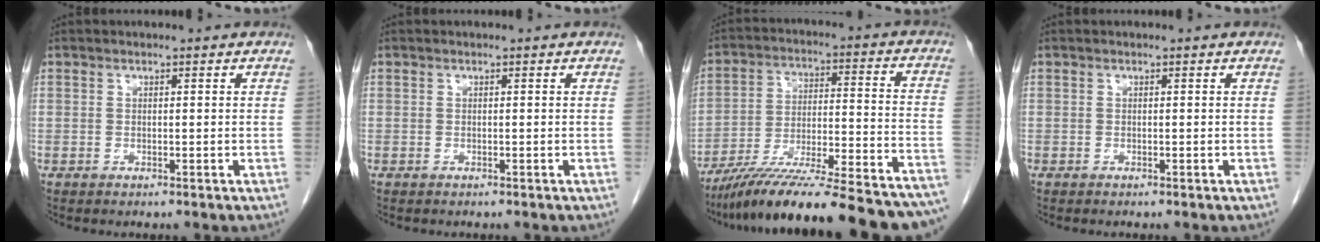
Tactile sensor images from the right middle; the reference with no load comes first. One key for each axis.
{"total": 0.0}
{"total": 28.5, "fx": -24.9, "fy": 1.5, "fz": 13.8, "tx": -0.153, "ty": -0.019, "tz": -0.366}
{"total": 0.0}